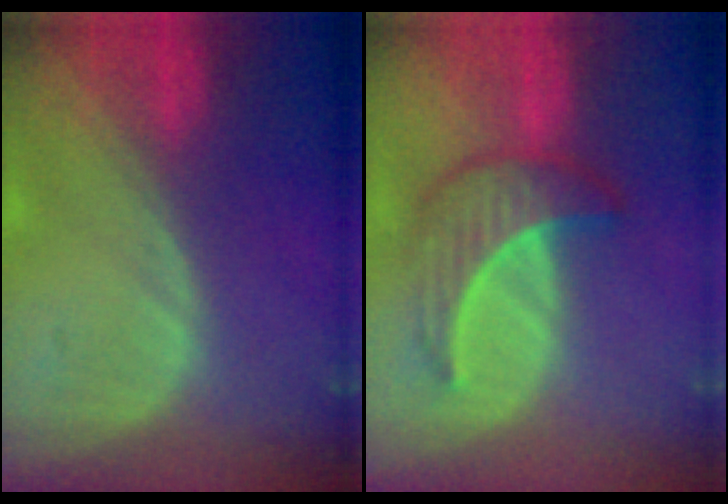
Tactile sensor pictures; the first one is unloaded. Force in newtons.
{"total": 6.4, "press": 6.2, "slide": 1.4}